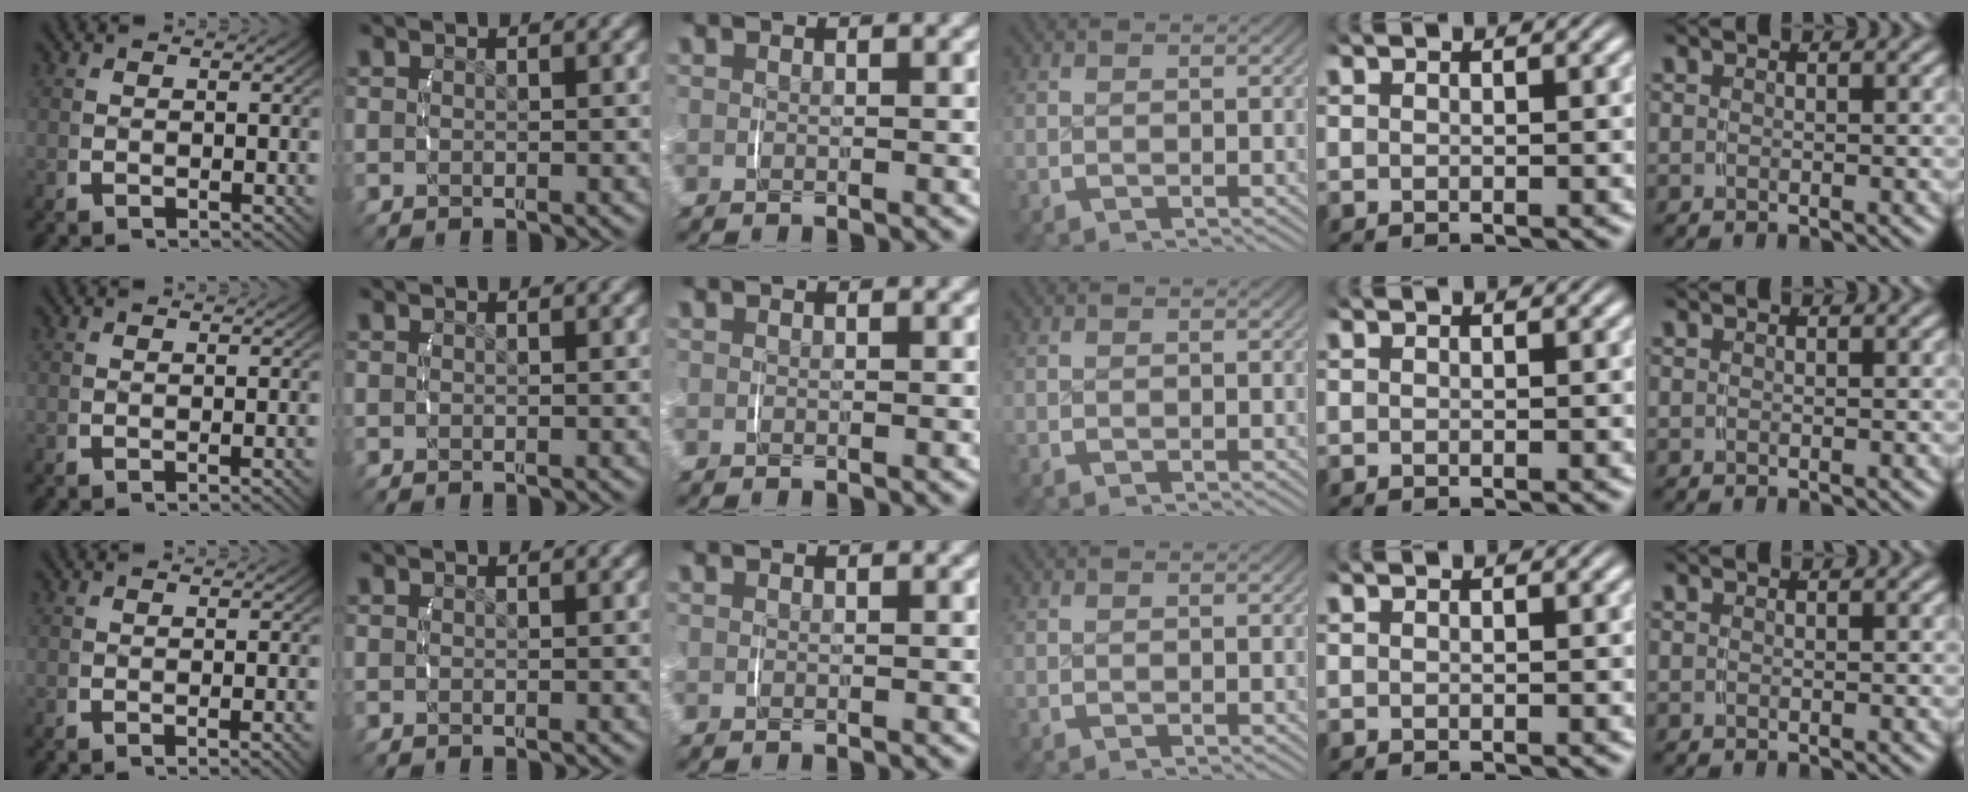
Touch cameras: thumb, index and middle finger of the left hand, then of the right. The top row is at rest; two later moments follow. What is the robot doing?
{"motion": "lift_and_place", "object": "measuring cup"}